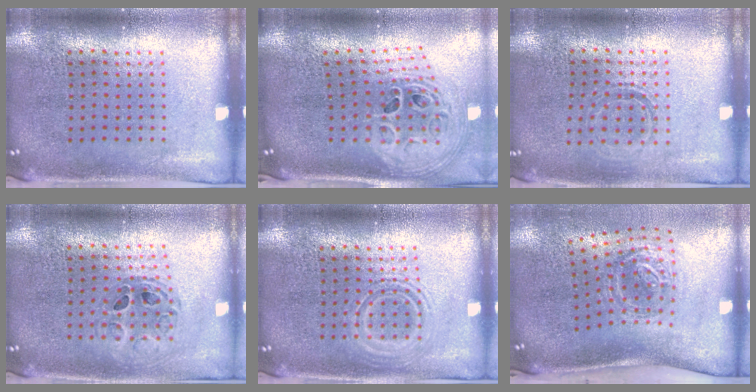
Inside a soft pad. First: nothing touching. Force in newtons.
{"total": 2.8, "press": 2.0, "slide": 2.0}
{"total": 1.0, "press": 0.9, "slide": 0.4}
{"total": 0.9, "press": 0.8, "slide": 0.1}
{"total": 2.1, "press": 2.1, "slide": 0.3}
{"total": 1.8, "press": 1.2, "slide": 1.3}